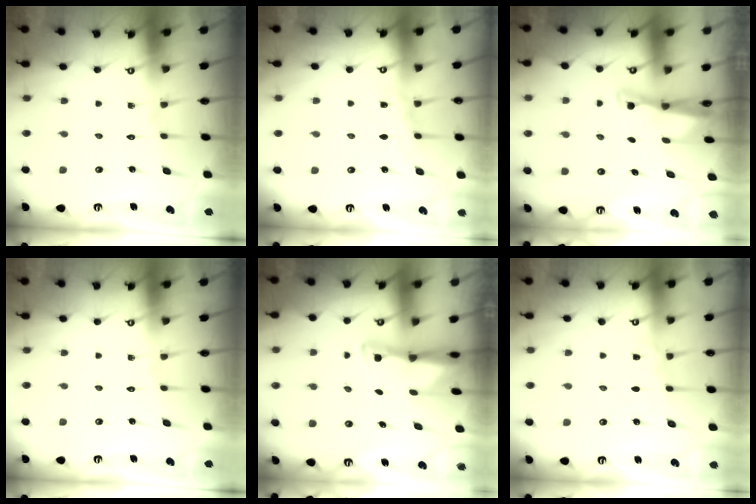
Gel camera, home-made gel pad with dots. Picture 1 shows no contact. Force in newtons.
{"total": 4.5, "press": 4.5, "slide": 0.6}
{"total": 2.6, "press": 2.6, "slide": 0.1}
{"total": 0.0}
{"total": 2.7, "press": 2.6, "slide": 0.5}
{"total": 2.8, "press": 2.8, "slide": 0.4}